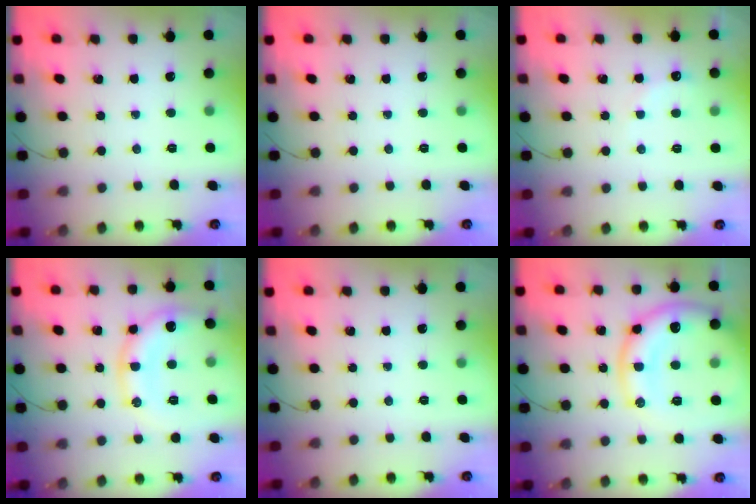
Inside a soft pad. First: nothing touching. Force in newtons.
{"total": 0.0}
{"total": 3.9, "press": 3.8, "slide": 1.0}
{"total": 14.3, "press": 14.3, "slide": 0.4}
{"total": 0.0}
{"total": 17.6, "press": 17.5, "slide": 2.1}